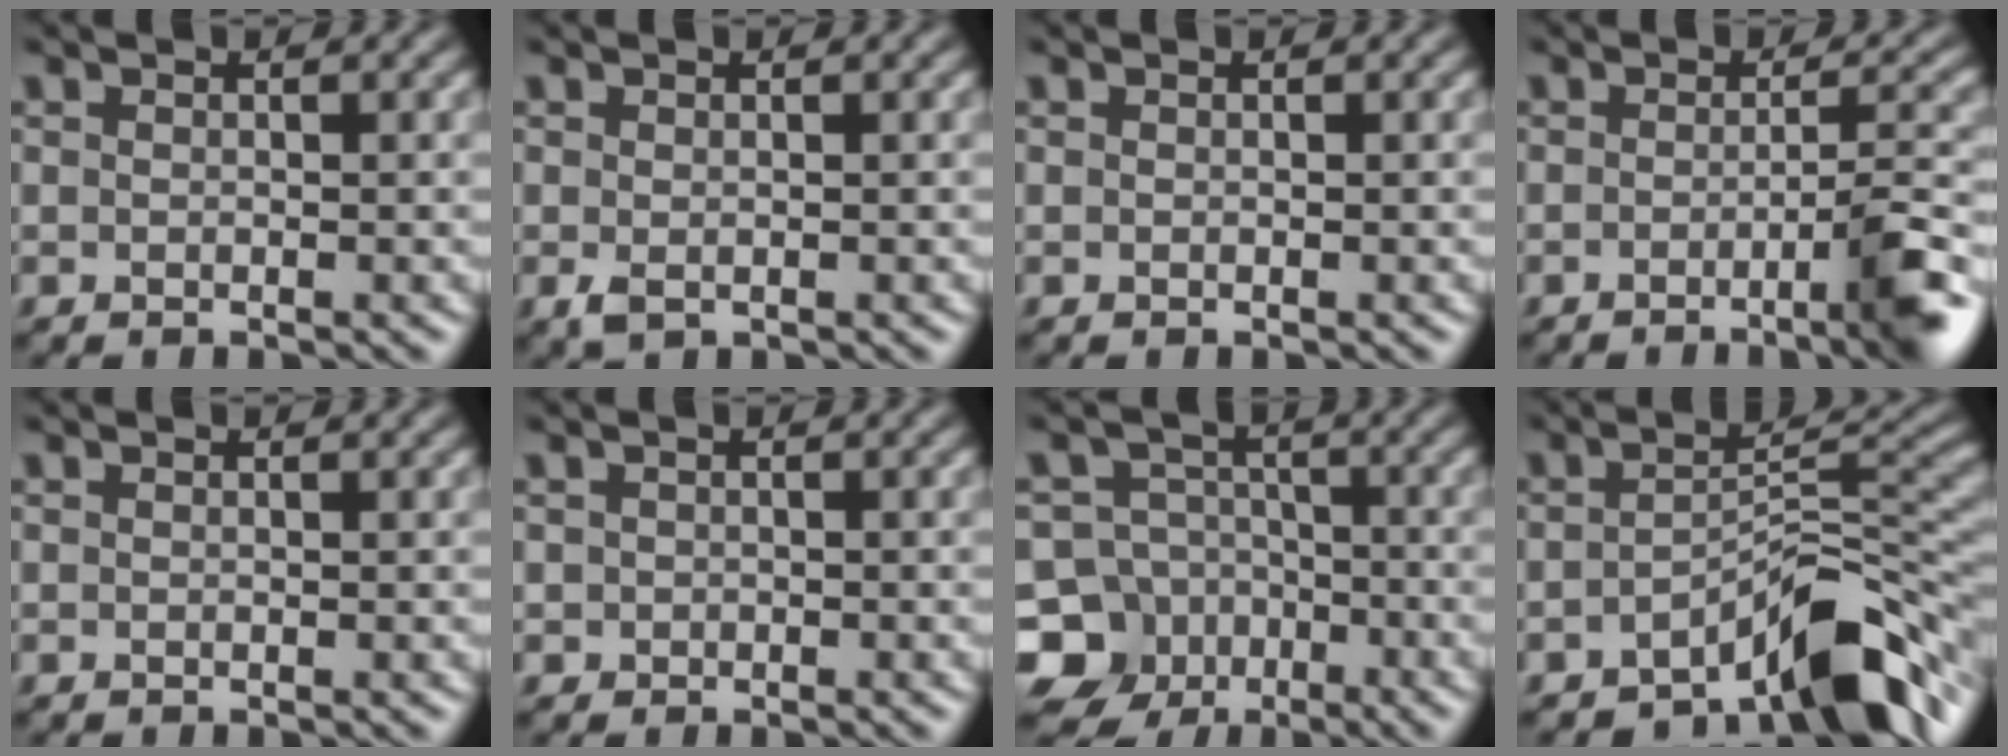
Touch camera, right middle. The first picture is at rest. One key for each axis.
{"total": 1.2, "fx": -0.4, "fy": 0.7, "fz": 0.9, "tx": -0.021, "ty": -0.006, "tz": -0.005}
{"total": 0.0}
{"total": 5.4, "fx": -2.1, "fy": 0.9, "fz": 4.9, "tx": -0.062, "ty": 0.000, "tz": -0.039}
{"total": 0.0}
{"total": 0.7, "fx": -0.1, "fy": 0.7, "fz": 0.0, "tx": 0.006, "ty": -0.003, "tz": -0.005}
{"total": 11.2, "fx": -6.1, "fy": 9.1, "fz": 1.8, "tx": -0.041, "ty": -0.031, "tz": -0.128}
{"total": 7.4, "fx": -4.9, "fy": 1.9, "fz": 5.3, "tx": -0.066, "ty": 0.007, "tz": -0.083}